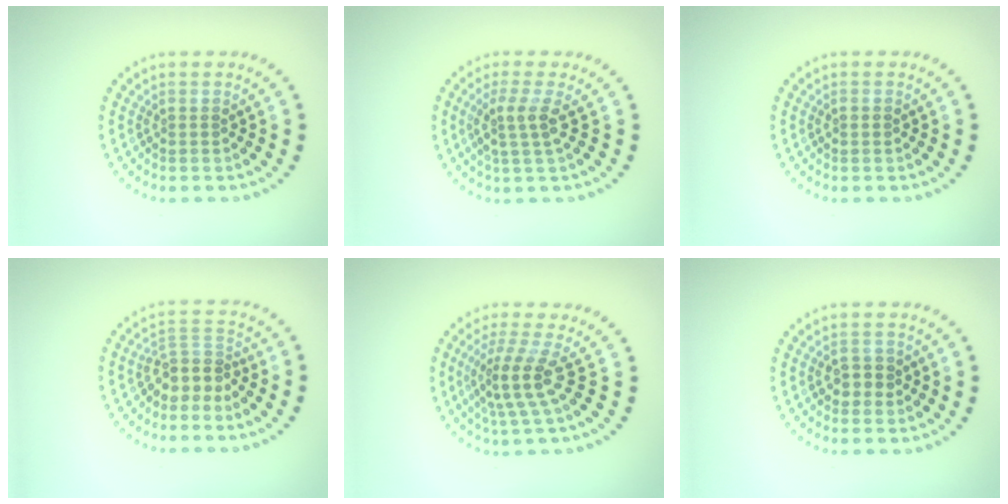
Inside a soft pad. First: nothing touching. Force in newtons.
{"total": 2.5, "press": 2.0, "slide": 1.6}
{"total": 0.8, "press": 0.8, "slide": 0.2}
{"total": 3.0, "press": 2.2, "slide": 2.0}
{"total": 3.7, "press": 2.6, "slide": 2.6}
{"total": 1.9, "press": 1.8, "slide": 0.3}